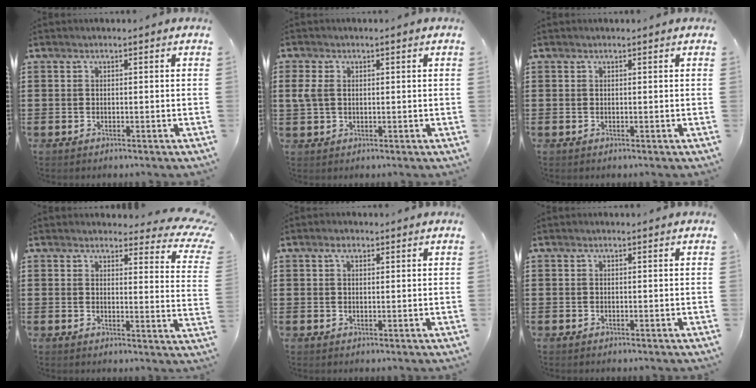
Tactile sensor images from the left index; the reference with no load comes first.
{"total": 2.8, "force": [0.4, 1.6, 2.3], "torque": [-0.072, -0.002, 0.000]}
{"total": 0.0}
{"total": 3.9, "force": [3.5, 0.8, 1.6], "torque": [-0.033, -0.019, 0.059]}
{"total": 1.6, "force": [0.9, 0.8, 1.1], "torque": [-0.024, 0.005, 0.015]}
{"total": 0.0}